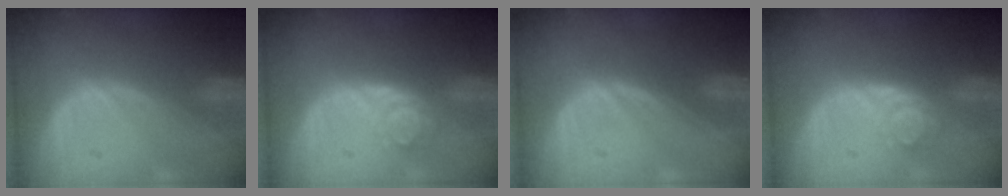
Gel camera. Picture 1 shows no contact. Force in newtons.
{"total": 4.2, "press": 3.7, "slide": 2.0}
{"total": 0.0}
{"total": 4.2, "press": 3.7, "slide": 2.0}